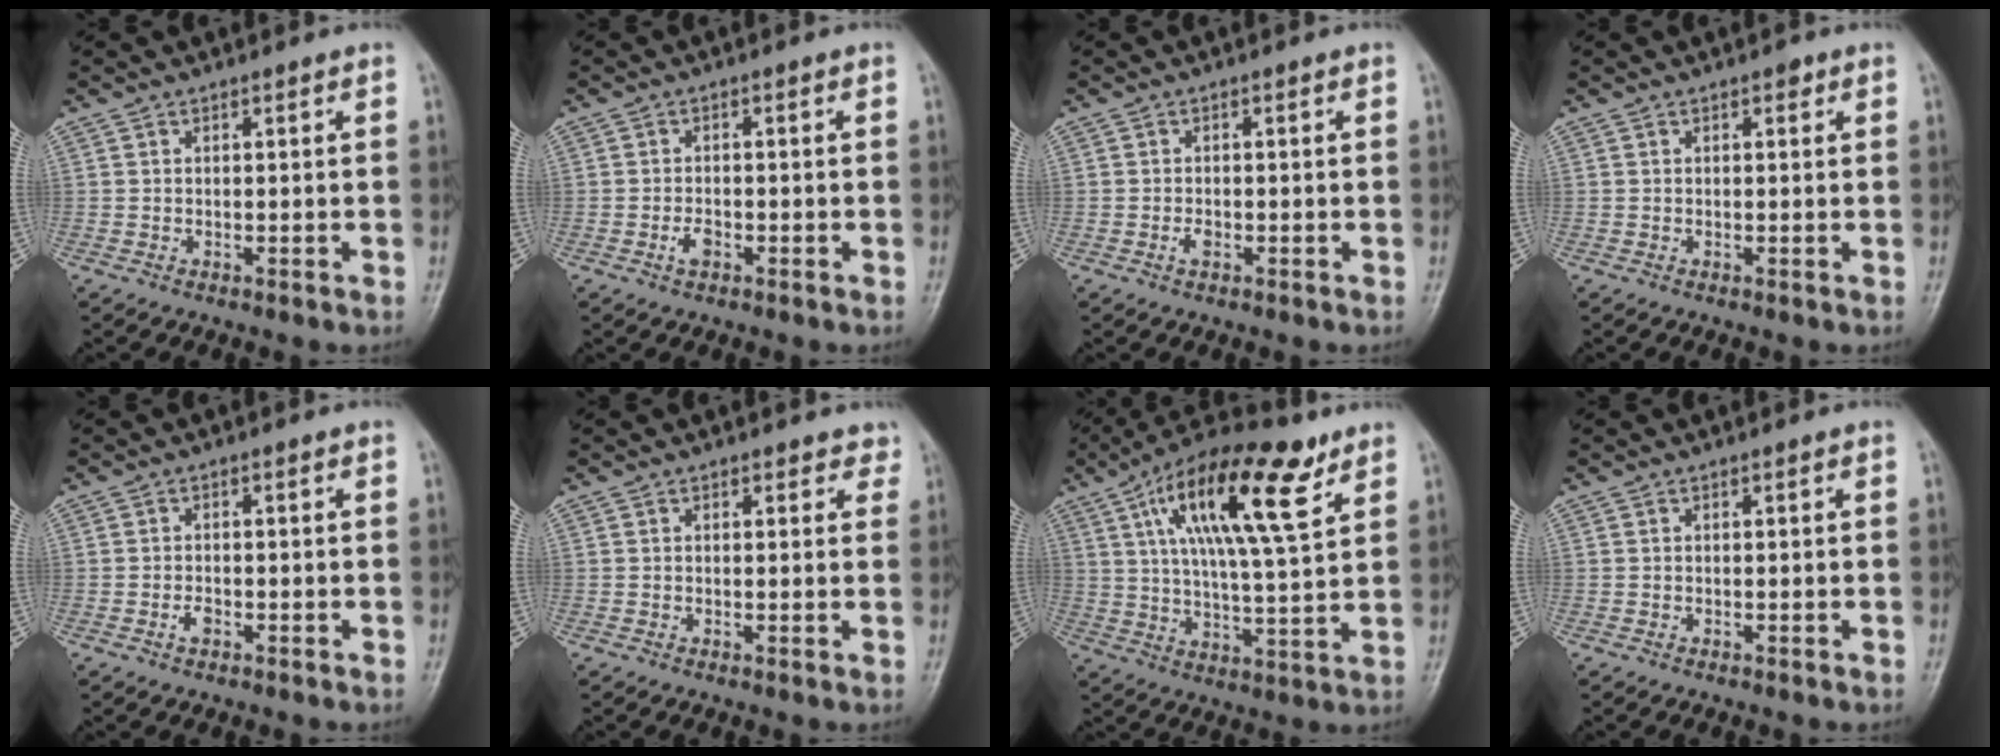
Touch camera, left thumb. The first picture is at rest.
{"total": 2.2, "force": [-1.0, 1.2, 1.4], "torque": [-0.026, 0.005, -0.020]}
{"total": 1.4, "force": [-0.6, 0.8, 1.0], "torque": [-0.018, 0.000, -0.012]}
{"total": 1.1, "force": [0.6, 0.6, 0.7], "torque": [-0.002, 0.000, 0.004]}
{"total": 1.6, "force": [-0.8, 0.9, 1.0], "torque": [-0.018, 0.003, -0.016]}
{"total": 2.2, "force": [1.6, 1.4, 0.6], "torque": [0.022, -0.005, 0.011]}
{"total": 19.6, "force": [9.2, 5.9, 16.3], "torque": [-0.259, -0.015, 0.151]}
{"total": 0.0}